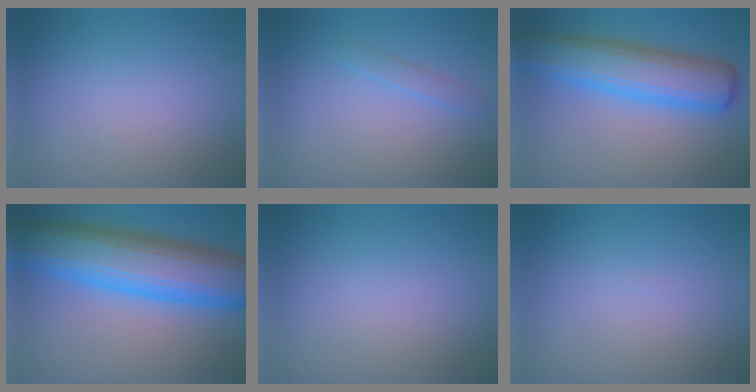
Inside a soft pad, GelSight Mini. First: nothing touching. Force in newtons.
{"total": 0.9, "press": 0.9, "slide": 0.1}
{"total": 7.8, "press": 7.8, "slide": 0.2}
{"total": 12.2, "press": 12.2, "slide": 0.2}
{"total": 0.0}
{"total": 0.0}